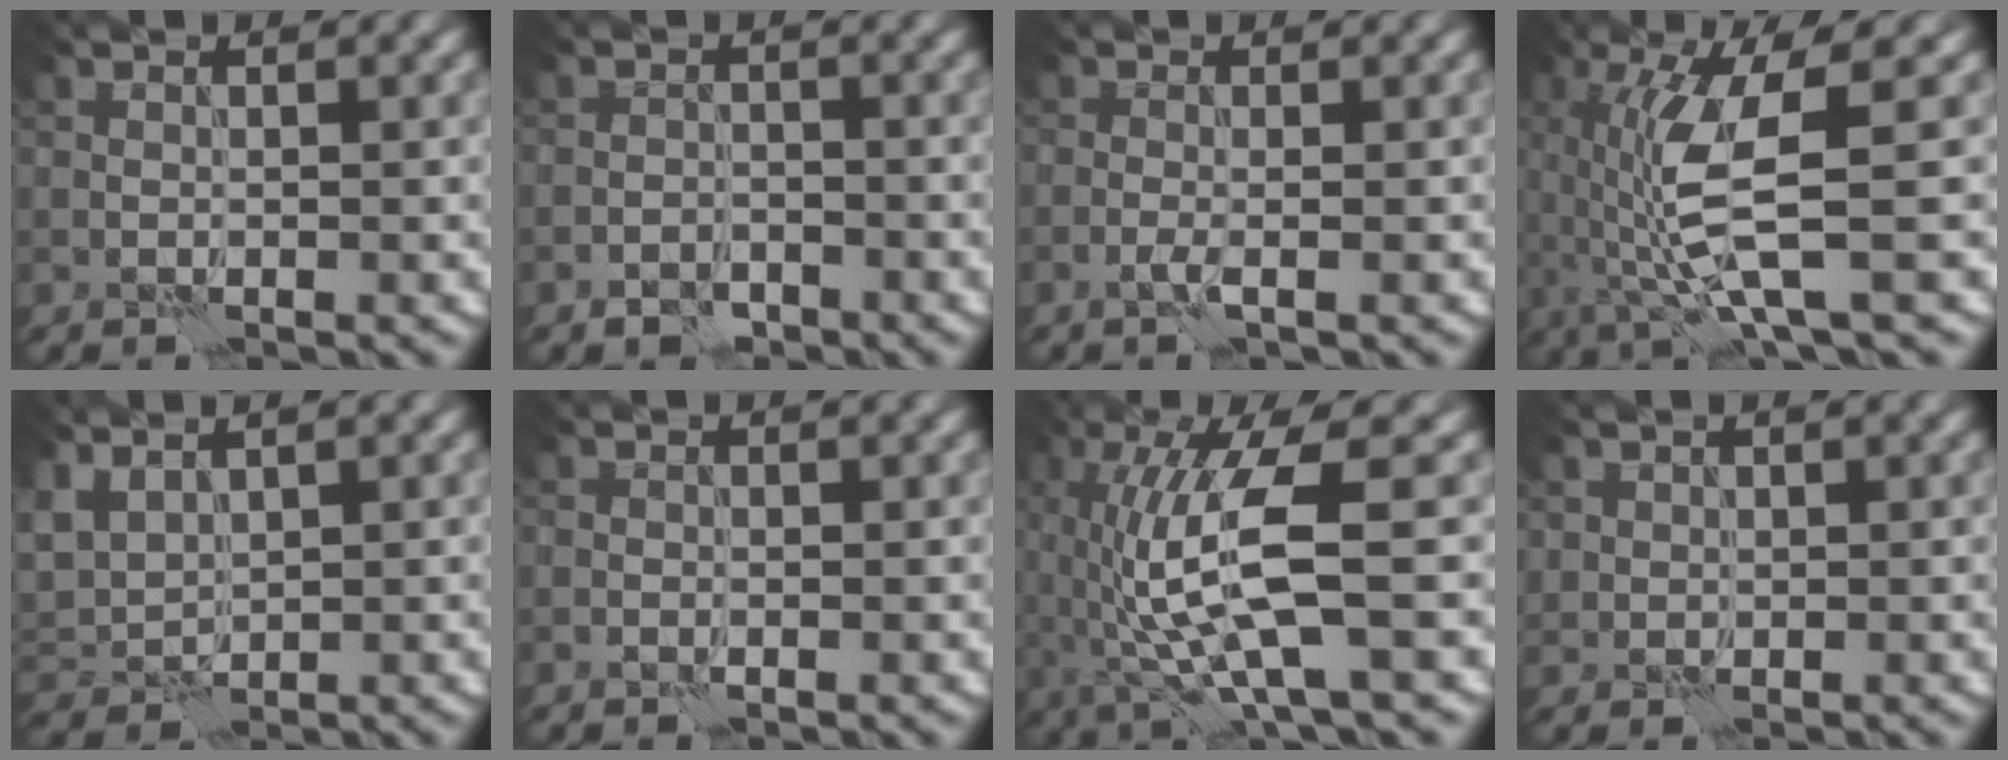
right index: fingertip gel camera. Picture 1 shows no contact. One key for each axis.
{"total": 1.7, "fx": -1.4, "fy": 0.9, "fz": 0.5, "tx": -0.004, "ty": 0.003, "tz": -0.027}
{"total": 1.2, "fx": -0.4, "fy": 0.2, "fz": 1.1, "tx": -0.022, "ty": 0.000, "tz": -0.011}
{"total": 7.6, "fx": -0.3, "fy": 1.4, "fz": 7.5, "tx": -0.151, "ty": -0.005, "tz": -0.001}
{"total": 3.1, "fx": 2.0, "fy": 1.8, "fz": 1.6, "tx": -0.048, "ty": 0.004, "tz": 0.041}
{"total": 0.0}
{"total": 8.5, "fx": -1.0, "fy": 1.6, "fz": 8.3, "tx": -0.166, "ty": 0.002, "tz": -0.014}
{"total": 1.1, "fx": 0.7, "fy": 0.8, "fz": 0.0, "tx": 0.000, "ty": 0.000, "tz": 0.016}